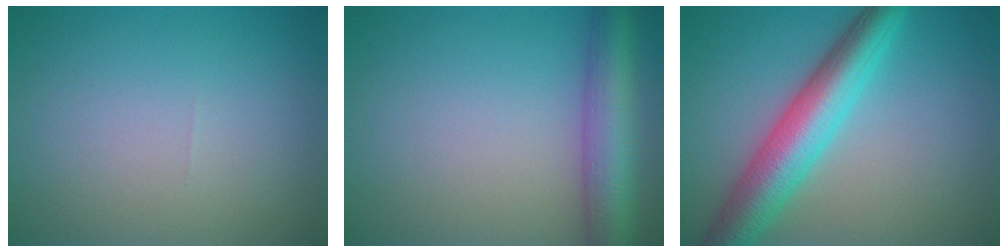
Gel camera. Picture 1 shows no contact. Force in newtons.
{"total": 6.6, "press": 6.6, "slide": 0.3}
{"total": 7.2, "press": 7.2, "slide": 0.2}